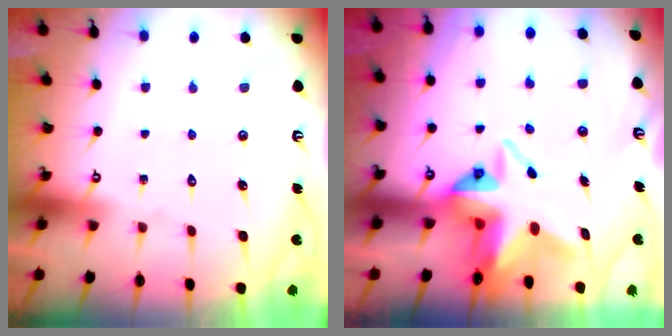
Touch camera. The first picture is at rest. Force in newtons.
{"total": 9.8, "press": 9.7, "slide": 1.0}